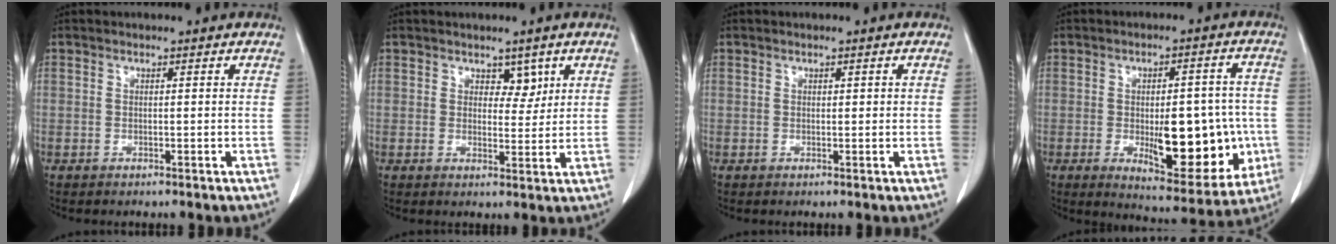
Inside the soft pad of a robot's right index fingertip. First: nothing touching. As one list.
[{"total": 3.0, "force": [1.8, 1.8, 1.7], "torque": [-0.014, -0.003, 0.028]}, {"total": 0.7, "force": [0.2, 0.3, 0.6], "torque": [-0.007, 0.000, 0.005]}, {"total": 15.7, "force": [-3.1, 5.9, 14.2], "torque": [-0.180, 0.003, -0.028]}]